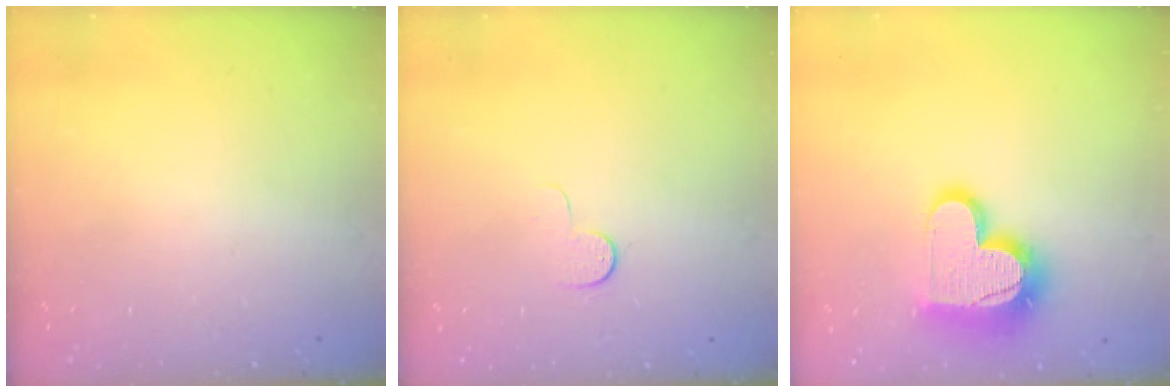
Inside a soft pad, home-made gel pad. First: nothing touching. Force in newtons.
{"total": 5.0, "press": 4.9, "slide": 0.4}
{"total": 16.7, "press": 16.7, "slide": 1.4}